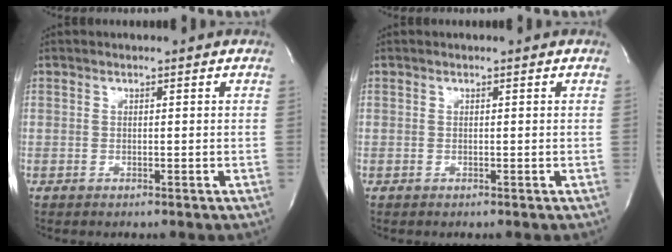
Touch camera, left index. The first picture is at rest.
{"total": 0.0}